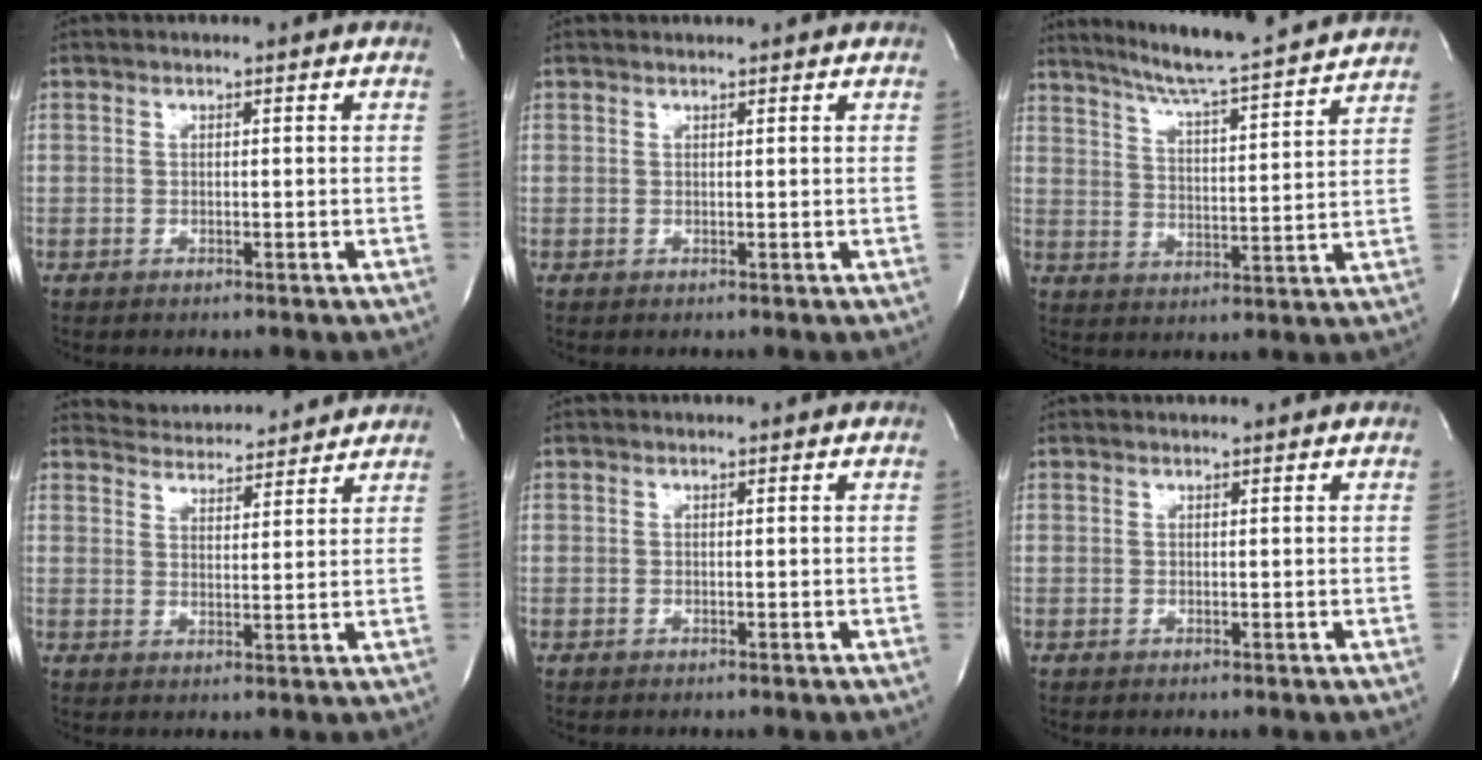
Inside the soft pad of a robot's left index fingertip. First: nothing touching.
{"total": 1.2, "force": [1.2, -0.1, 0.2], "torque": [-0.008, 0.009, 0.021]}
{"total": 18.1, "force": [16.5, -0.4, 7.4], "torque": [-0.125, -0.015, 0.232]}
{"total": 9.3, "force": [9.1, 1.3, 1.1], "torque": [-0.024, 0.013, 0.129]}
{"total": 0.0}
{"total": 0.8, "force": [0.7, -0.1, 0.2], "torque": [-0.006, 0.006, 0.014]}